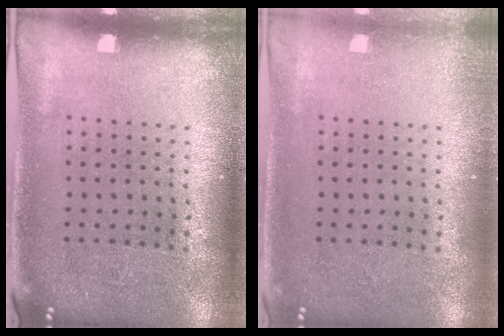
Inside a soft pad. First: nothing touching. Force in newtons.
{"total": 0.6, "press": 0.6, "slide": 0.1}